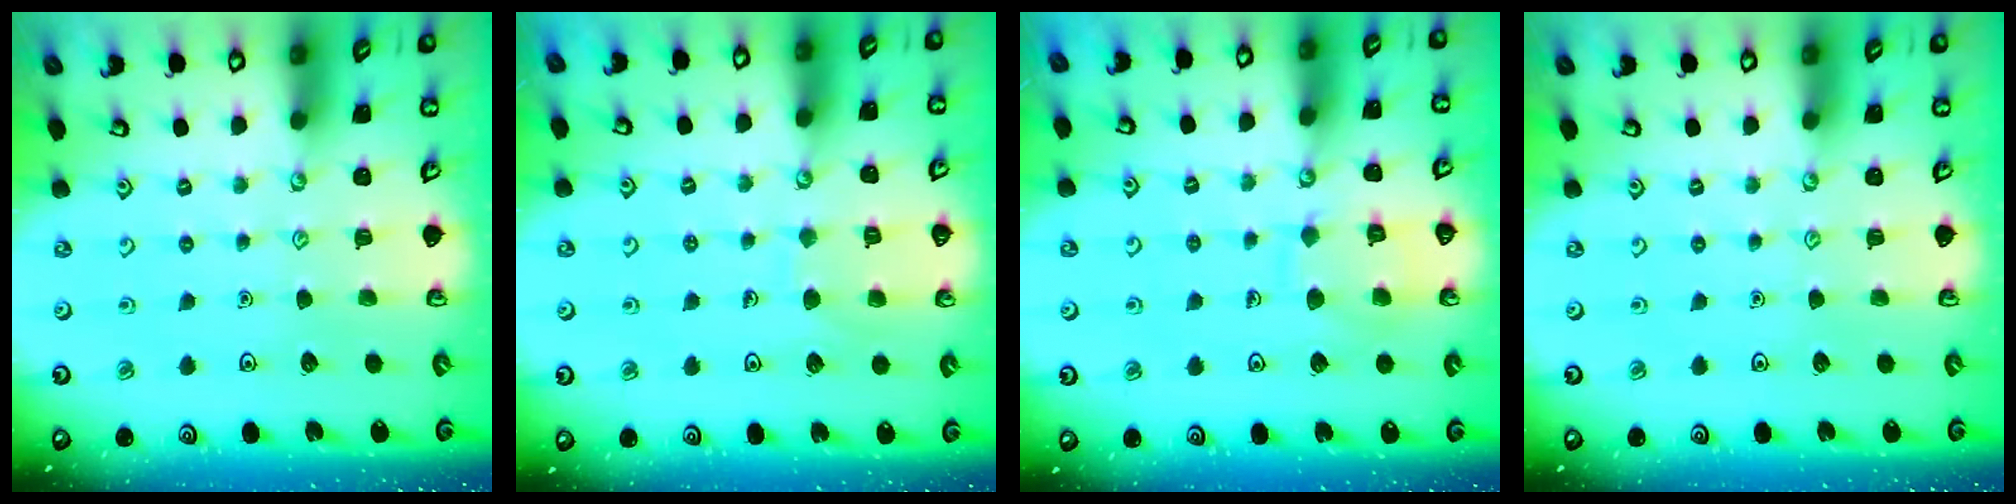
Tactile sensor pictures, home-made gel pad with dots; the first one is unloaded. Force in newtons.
{"total": 6.7, "press": 6.7, "slide": 0.4}
{"total": 9.4, "press": 9.4, "slide": 0.9}
{"total": 0.0}